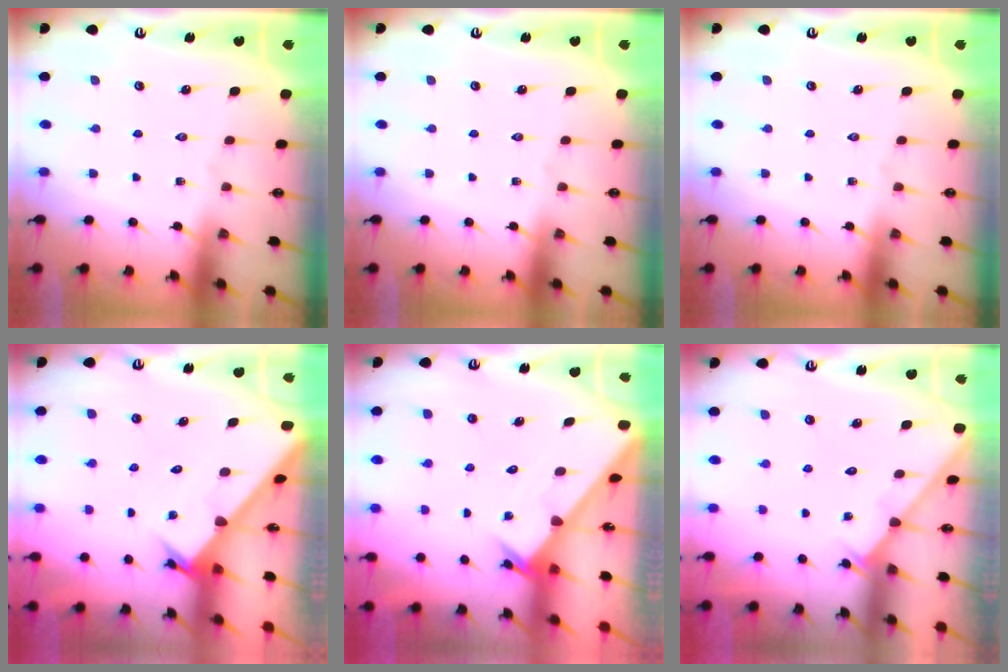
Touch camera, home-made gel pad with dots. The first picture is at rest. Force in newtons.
{"total": 0.0}
{"total": 0.0}
{"total": 2.6, "press": 2.6, "slide": 0.2}
{"total": 2.2, "press": 2.2, "slide": 0.1}
{"total": 2.0, "press": 2.0, "slide": 0.2}